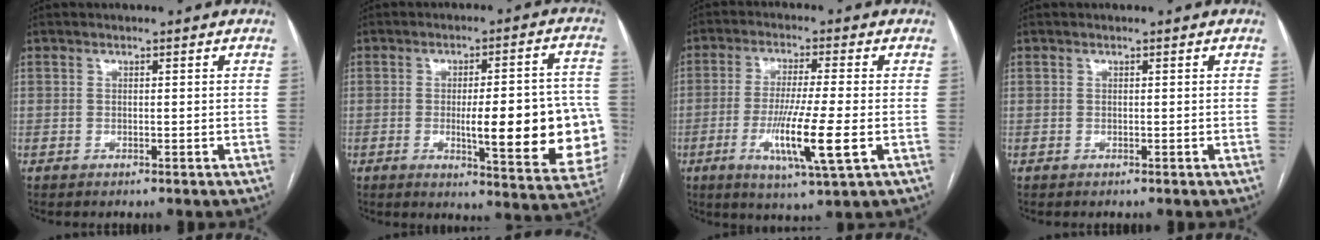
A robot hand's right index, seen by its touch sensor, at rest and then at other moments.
{"total": 18.4, "force": [-2.8, 3.6, 17.8], "torque": [-0.150, 0.019, -0.018]}
{"total": 10.9, "force": [-2.9, 0.0, 10.5], "torque": [-0.195, -0.025, -0.053]}
{"total": 0.0}